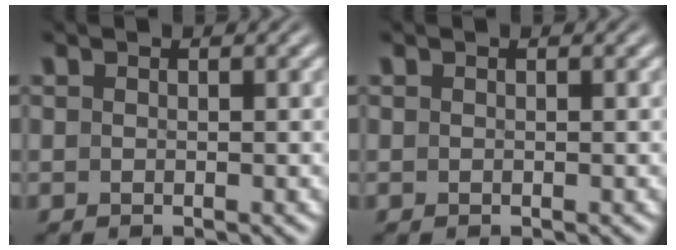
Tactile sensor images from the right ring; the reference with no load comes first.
{"total": 0.0}